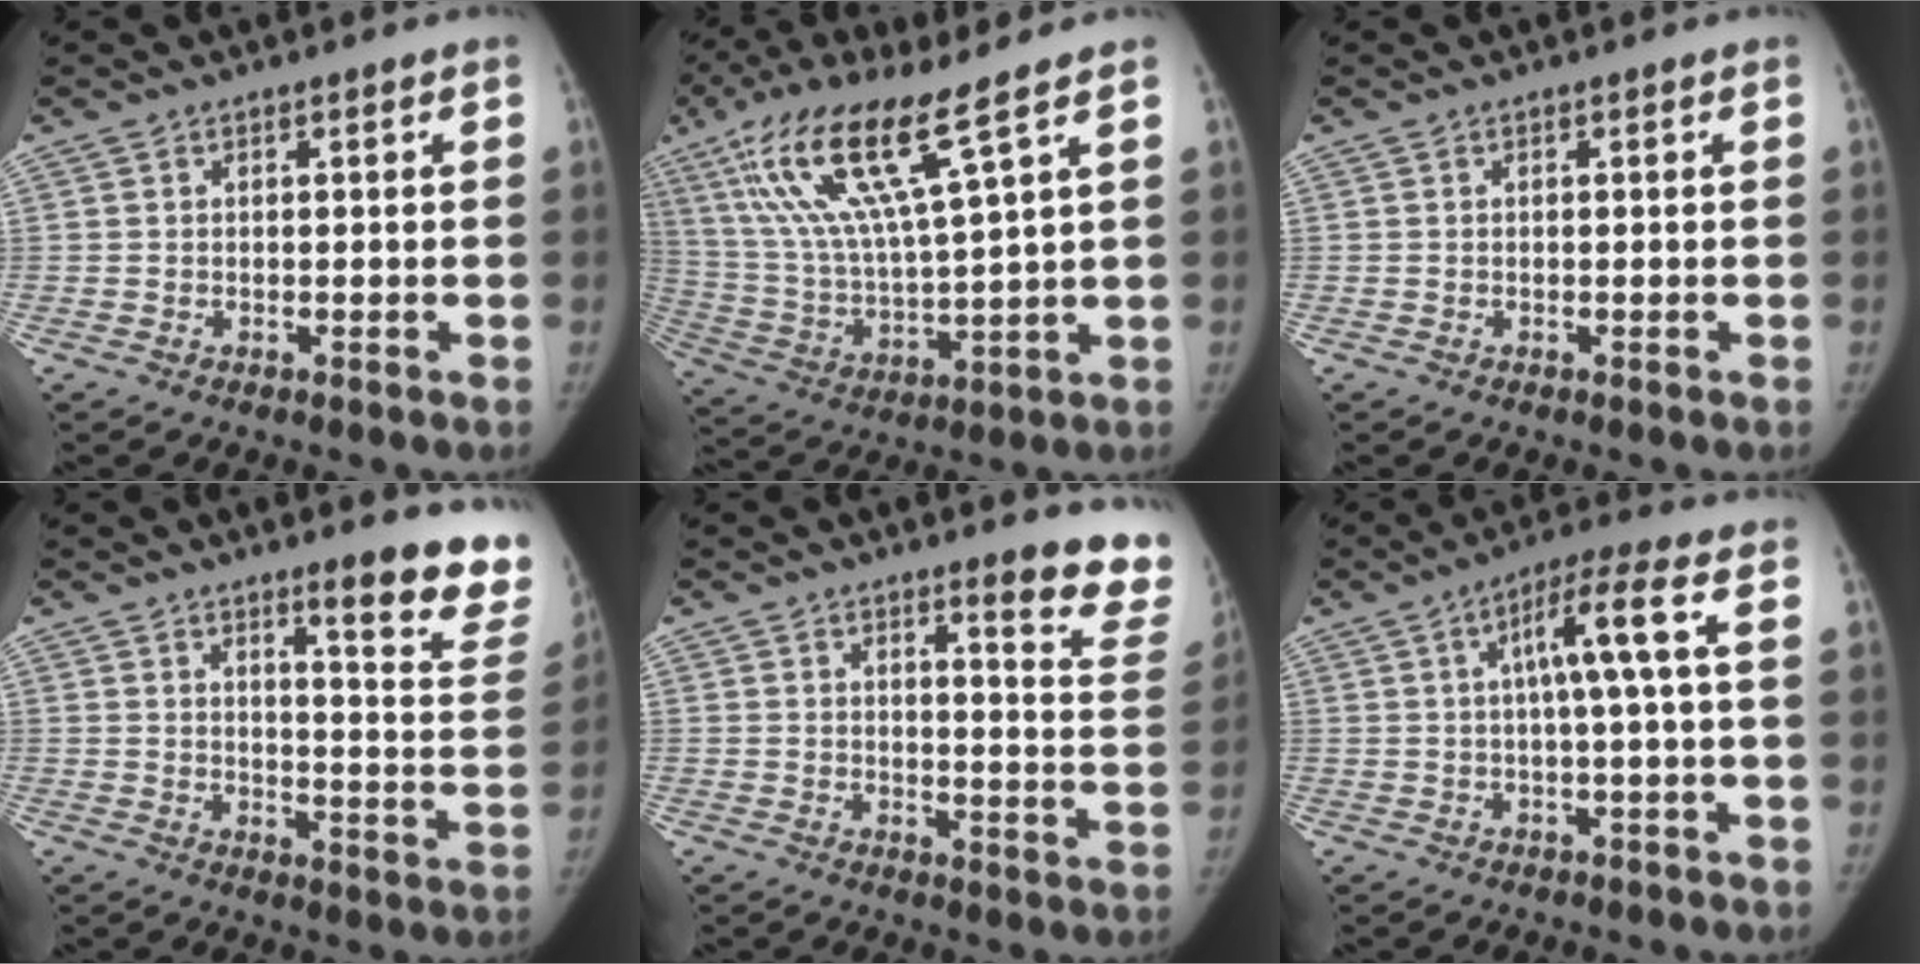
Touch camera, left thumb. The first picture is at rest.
{"total": 17.2, "force": [9.7, 1.8, 14.2], "torque": [-0.292, -0.035, 0.192]}
{"total": 0.0}
{"total": 14.7, "force": [11.0, 2.4, 9.5], "torque": [-0.081, -0.082, 0.137]}
{"total": 11.9, "force": [9.8, 1.8, 6.5], "torque": [-0.042, -0.078, 0.102]}
{"total": 7.1, "force": [1.0, -0.3, 7.1], "torque": [-0.139, 0.020, 0.017]}